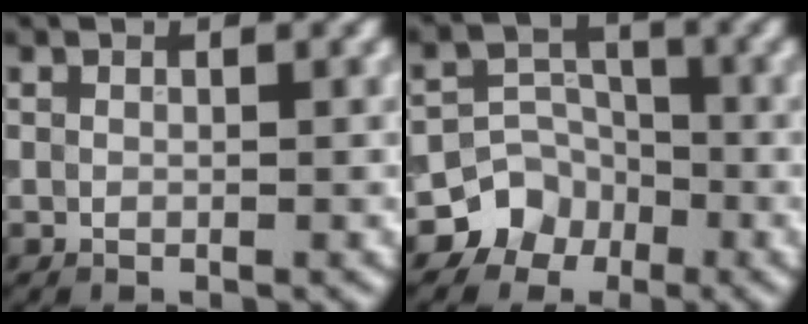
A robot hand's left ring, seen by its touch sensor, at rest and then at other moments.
{"total": 4.9, "force": [-3.1, 3.8, 0.6], "torque": [0.022, 0.012, -0.062]}